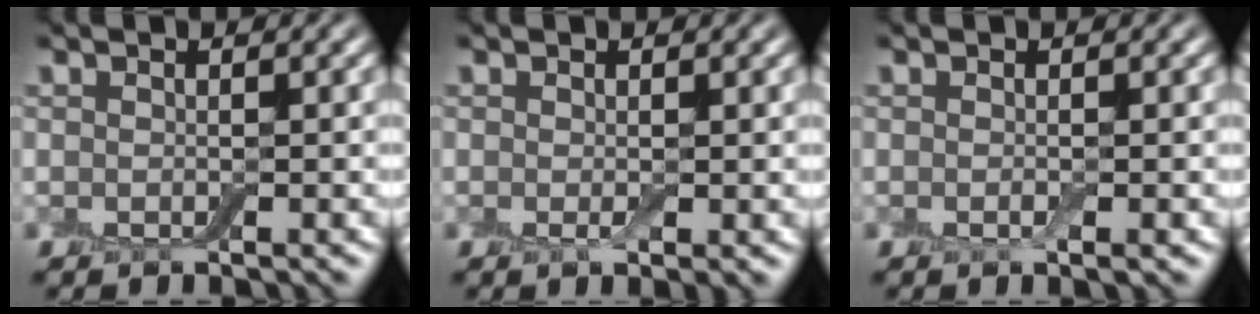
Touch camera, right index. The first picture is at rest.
{"total": 0.9, "force": [0.0, 0.2, 0.9], "torque": [-0.013, -0.004, -0.001]}
{"total": 0.7, "force": [-0.2, 0.1, 0.7], "torque": [-0.012, -0.004, -0.004]}